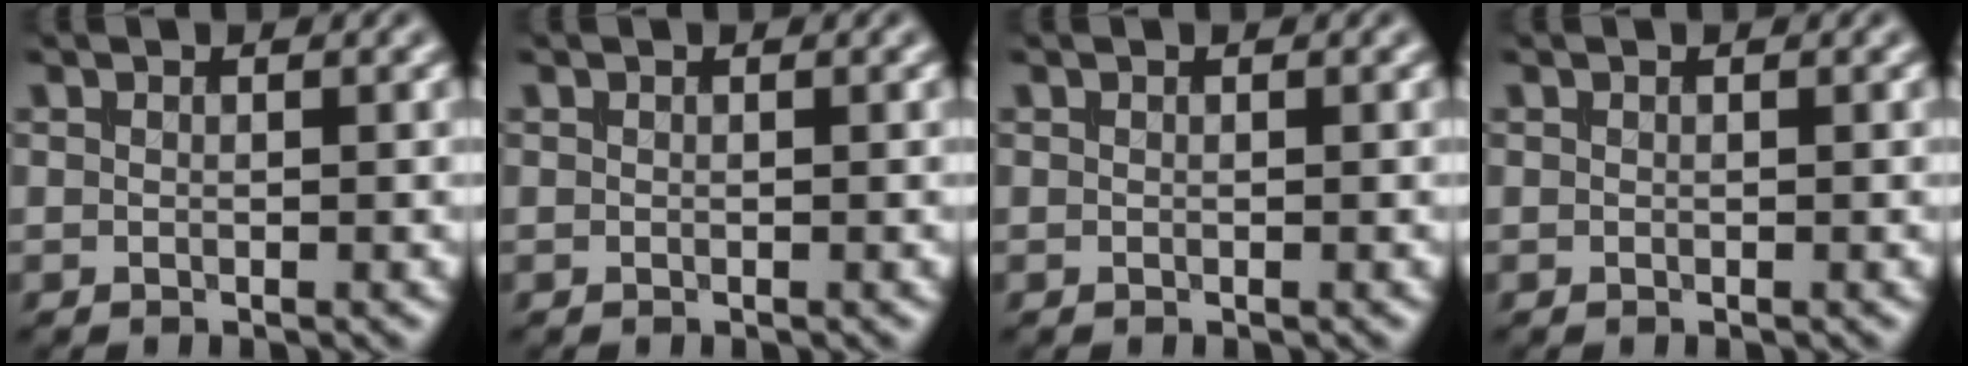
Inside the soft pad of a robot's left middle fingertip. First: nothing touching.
{"total": 0.0}
{"total": 0.0}
{"total": 0.0}